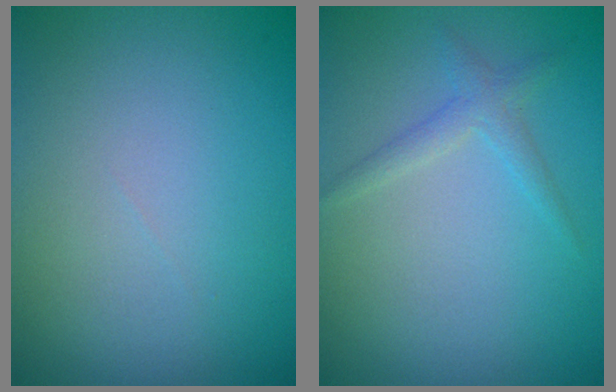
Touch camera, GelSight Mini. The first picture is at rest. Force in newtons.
{"total": 1.5, "press": 1.5, "slide": 0.1}